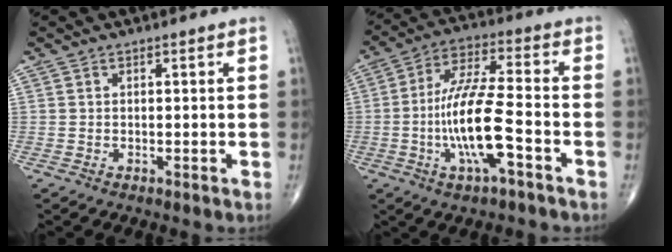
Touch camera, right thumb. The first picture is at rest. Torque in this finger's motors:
{"motor_torque": [2.61, 2.40, 1.63, -0.27, 0.54]}